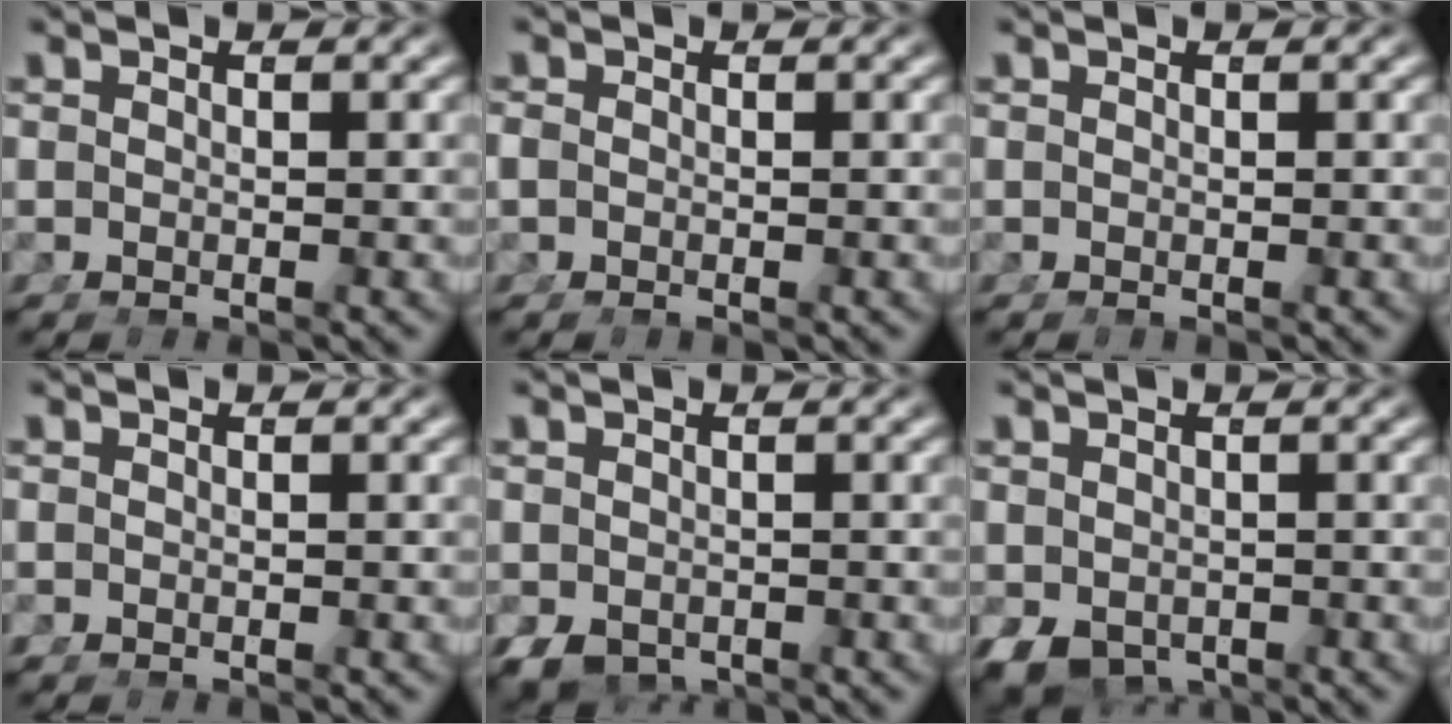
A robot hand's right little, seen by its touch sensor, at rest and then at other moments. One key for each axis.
{"total": 0.6, "fx": -0.4, "fy": 0.3, "fz": 0.4, "tx": -0.014, "ty": -0.009, "tz": -0.002}
{"total": 0.0}
{"total": 0.9, "fx": -0.2, "fy": 0.8, "fz": 0.3, "tx": -0.016, "ty": -0.006, "tz": -0.001}
{"total": 3.3, "fx": -2.0, "fy": 2.1, "fz": 1.6, "tx": -0.038, "ty": -0.034, "tz": -0.013}
{"total": 4.4, "fx": -2.5, "fy": 2.9, "fz": 2.2, "tx": -0.047, "ty": -0.036, "tz": -0.018}